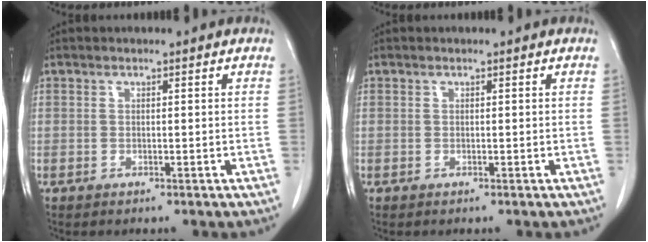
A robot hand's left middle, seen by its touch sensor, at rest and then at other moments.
{"total": 0.0}